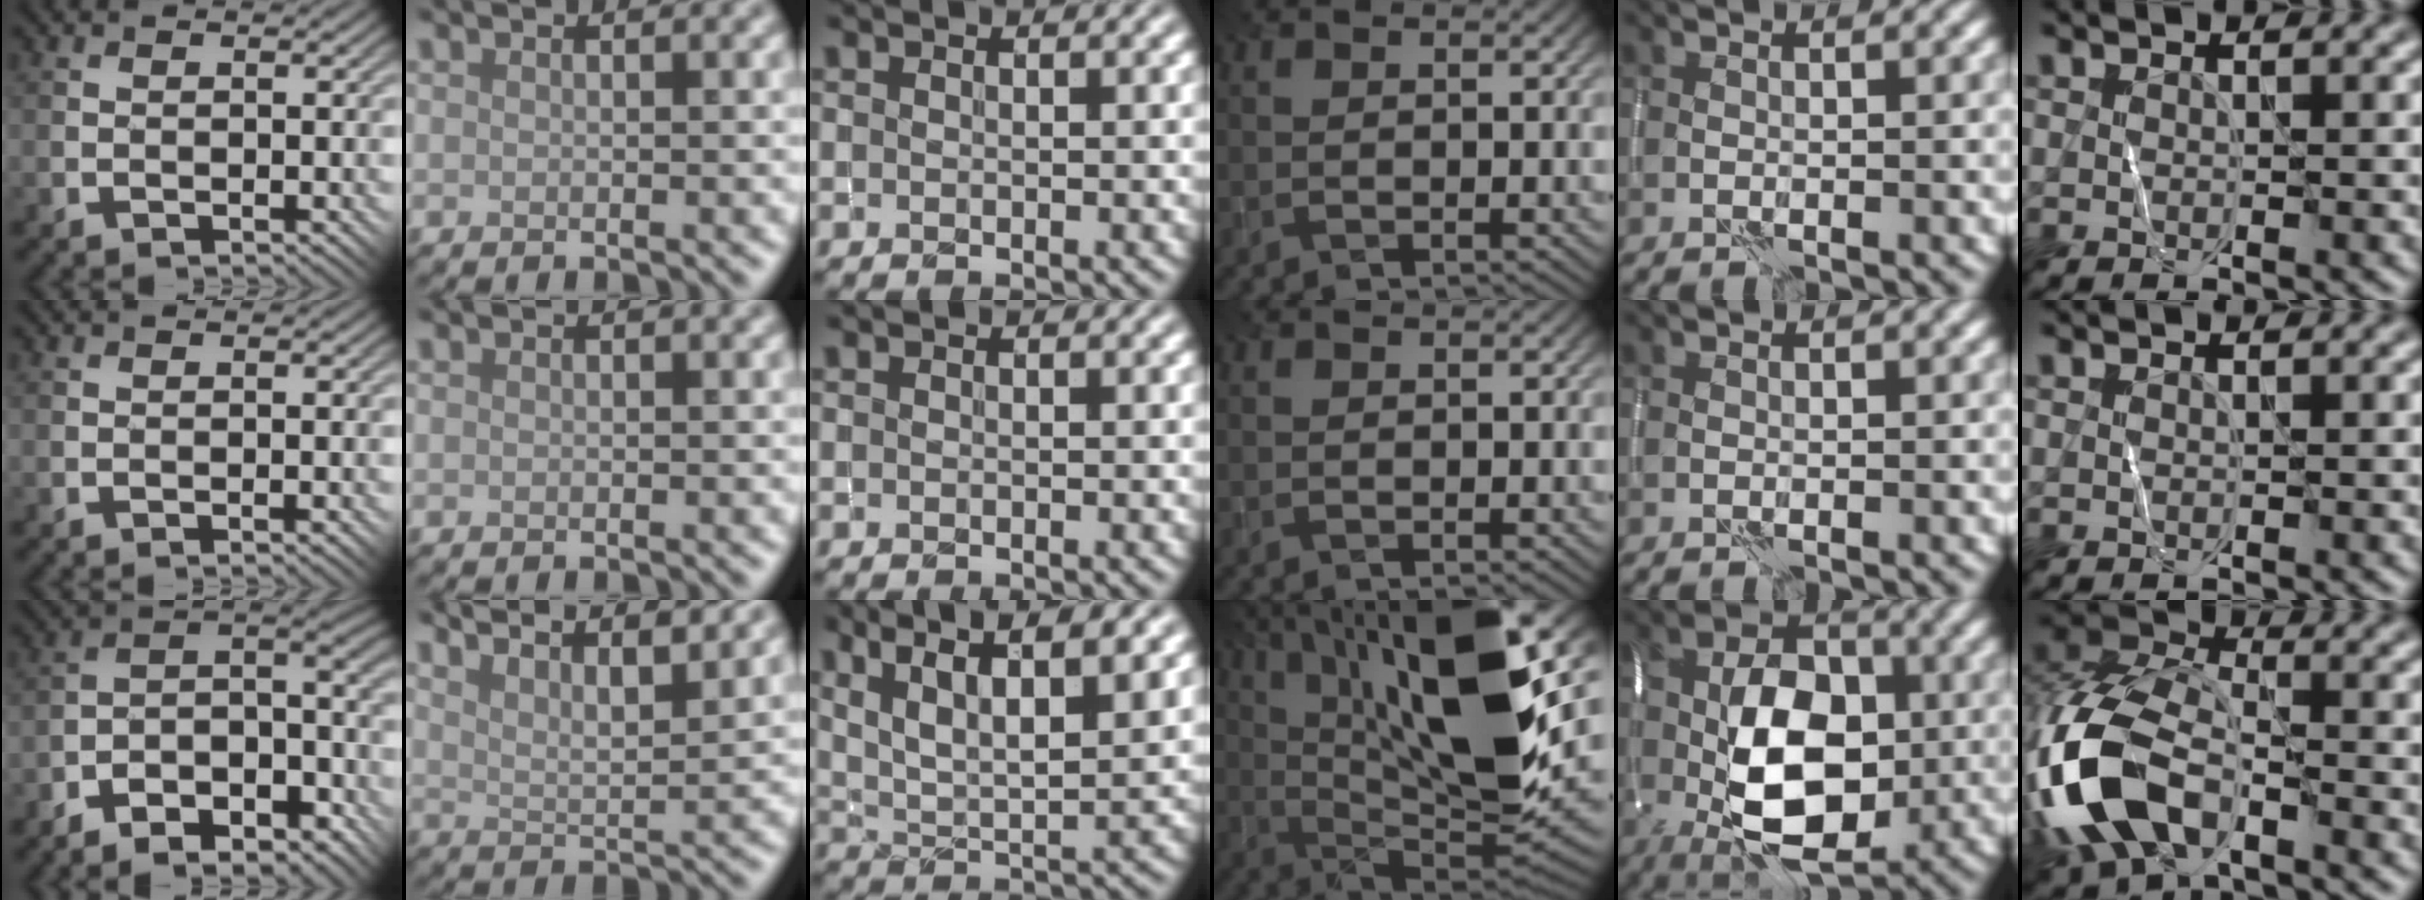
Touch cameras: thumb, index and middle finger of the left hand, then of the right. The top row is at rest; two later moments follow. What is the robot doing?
{"motion": "wrap", "object": "yarn"}